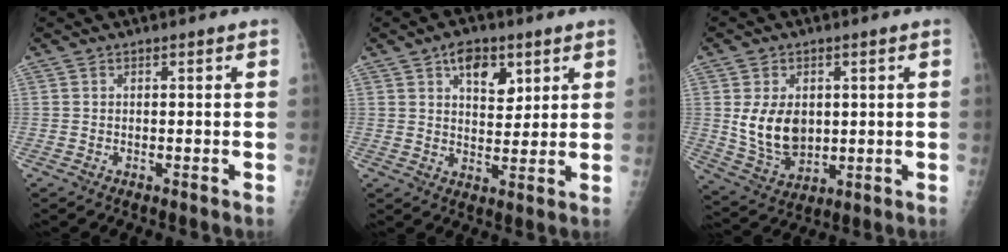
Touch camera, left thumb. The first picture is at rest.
{"total": 7.6, "force": [3.8, 4.4, 4.8], "torque": [-0.043, -0.019, 0.057]}
{"total": 10.3, "force": [1.1, 7.3, 7.2], "torque": [-0.101, -0.017, 0.039]}